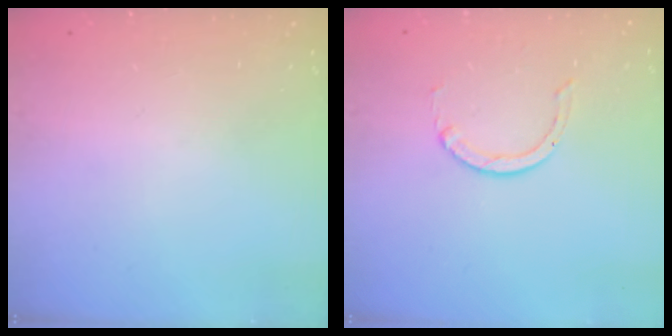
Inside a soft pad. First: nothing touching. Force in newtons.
{"total": 1.5, "press": 1.5, "slide": 0.2}